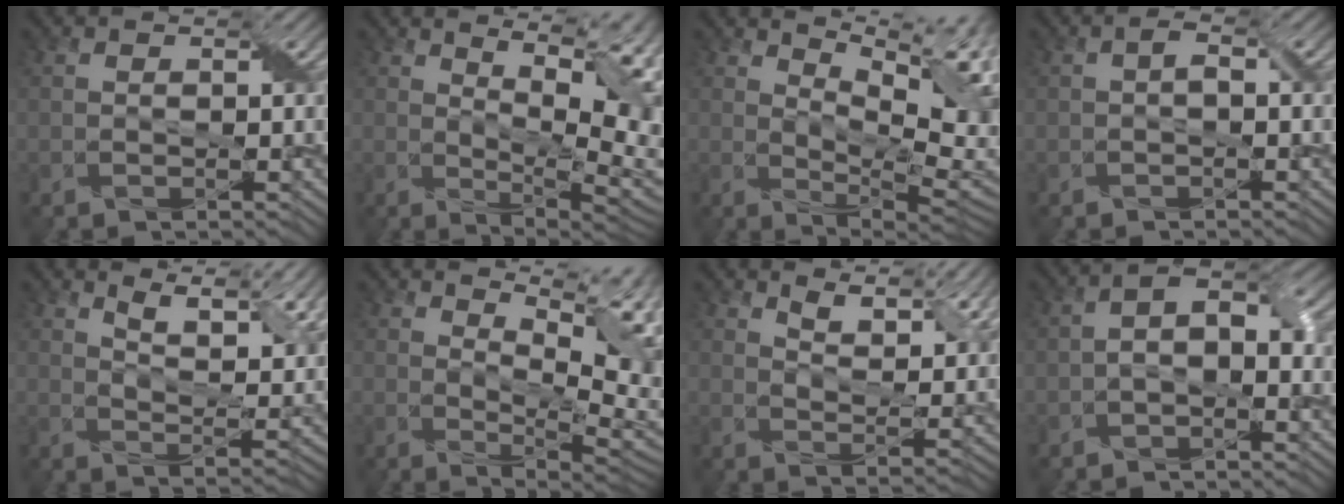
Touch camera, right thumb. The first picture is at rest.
{"total": 13.5, "force": [5.4, 4.1, 11.7], "torque": [-0.182, 0.023, 0.082]}
{"total": 13.4, "force": [6.0, 4.5, 11.1], "torque": [-0.174, 0.019, 0.085]}
{"total": 1.2, "force": [-0.2, 0.5, 1.1], "torque": [-0.023, 0.005, -0.004]}
{"total": 11.1, "force": [7.8, 3.2, 7.3], "torque": [-0.129, 0.000, 0.118]}
{"total": 10.8, "force": [5.1, 3.4, 8.9], "torque": [-0.144, 0.009, 0.070]}
{"total": 8.1, "force": [6.0, 2.6, 4.7], "torque": [-0.092, -0.007, 0.103]}
{"total": 4.8, "force": [-0.8, 2.5, 4.0], "torque": [-0.064, 0.012, -0.022]}